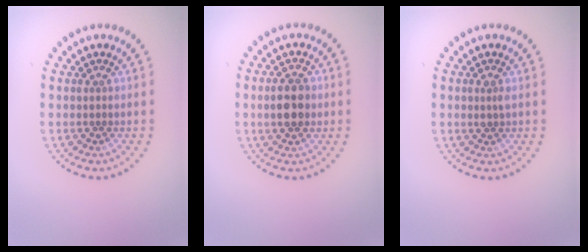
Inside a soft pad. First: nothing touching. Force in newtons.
{"total": 3.6, "press": 3.6, "slide": 0.1}
{"total": 0.7, "press": 0.6, "slide": 0.1}